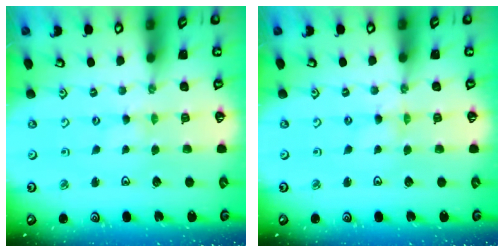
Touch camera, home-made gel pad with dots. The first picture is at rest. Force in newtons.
{"total": 0.0}